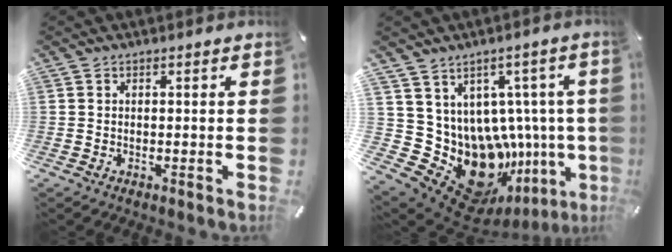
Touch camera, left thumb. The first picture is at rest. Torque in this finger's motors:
{"motor_torque": [0.49, 0.37, 0.22, 0.02, 0.13]}